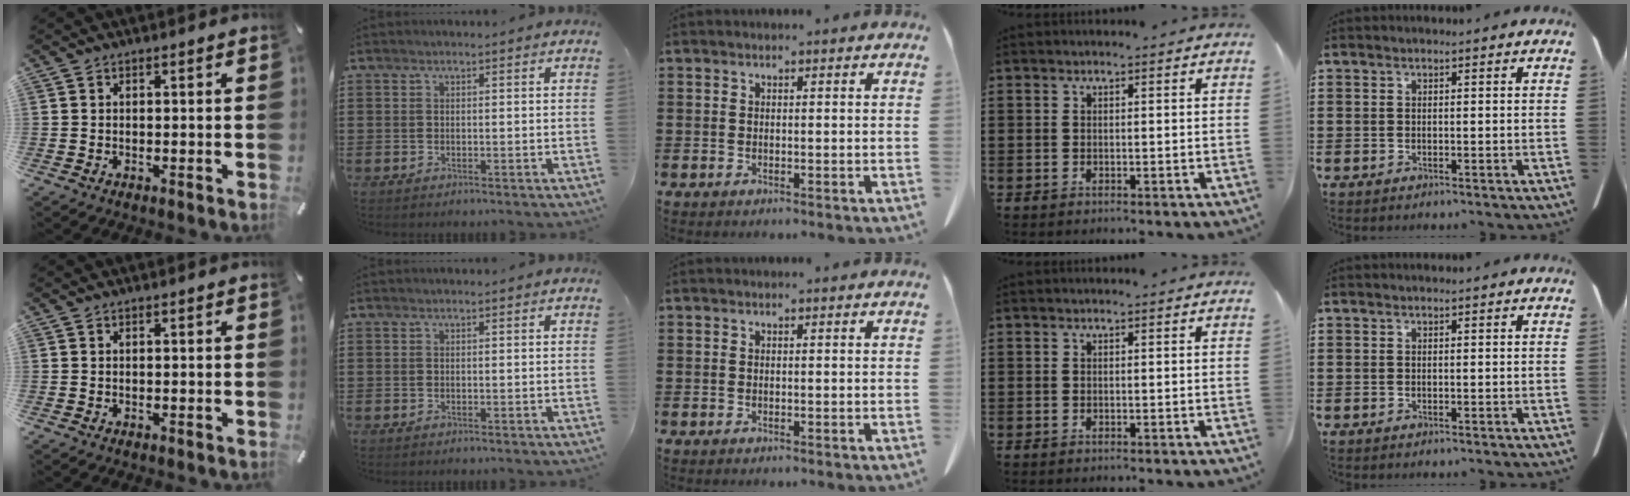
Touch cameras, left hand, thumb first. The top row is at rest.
{}